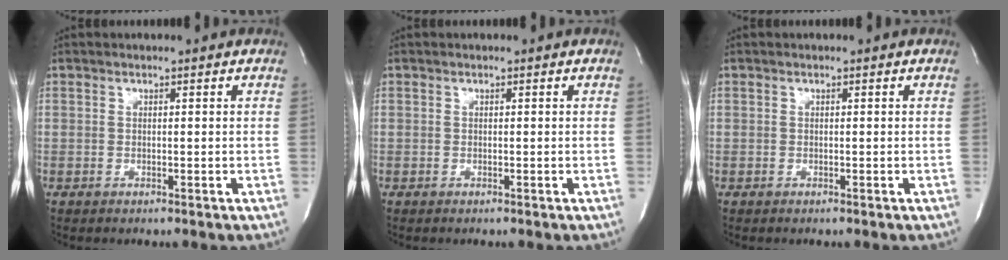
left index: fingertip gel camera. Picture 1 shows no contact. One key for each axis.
{"total": 0.0}
{"total": 0.0}